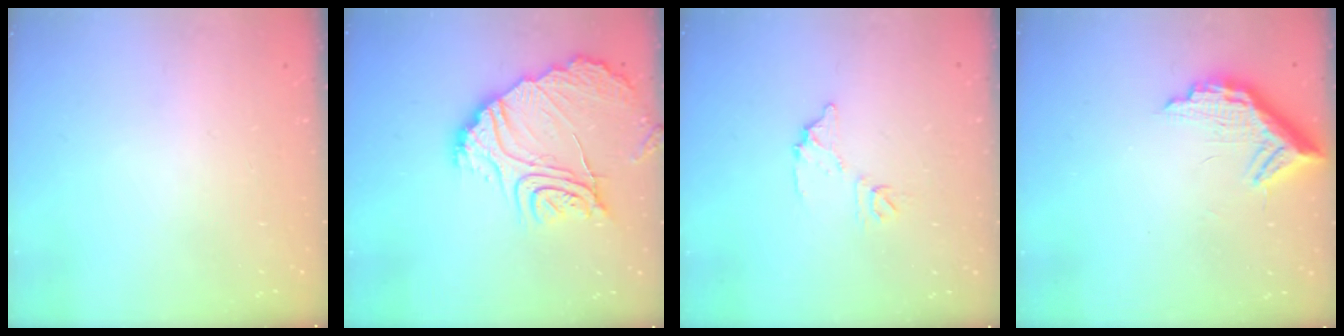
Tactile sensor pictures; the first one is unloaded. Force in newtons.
{"total": 16.3, "press": 16.2, "slide": 1.7}
{"total": 8.4, "press": 8.3, "slide": 0.5}
{"total": 11.2, "press": 11.2, "slide": 0.9}